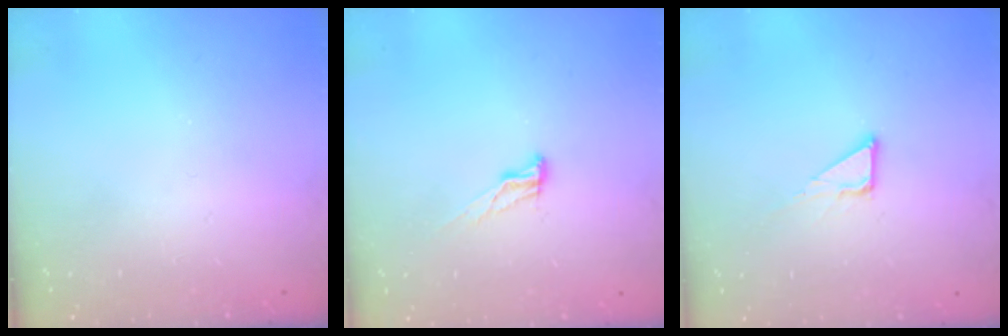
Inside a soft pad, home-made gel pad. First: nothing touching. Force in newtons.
{"total": 6.2, "press": 6.1, "slide": 0.7}
{"total": 3.3, "press": 3.3, "slide": 0.2}